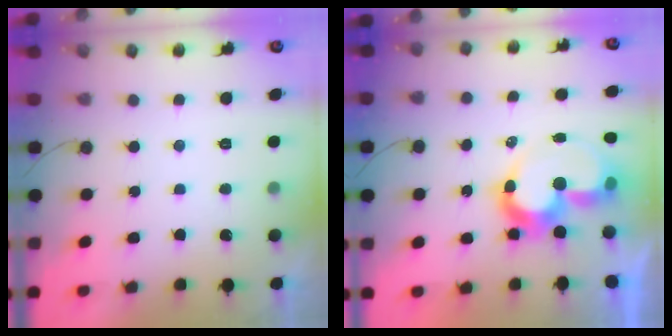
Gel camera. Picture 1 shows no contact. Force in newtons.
{"total": 11.2, "press": 10.6, "slide": 3.6}